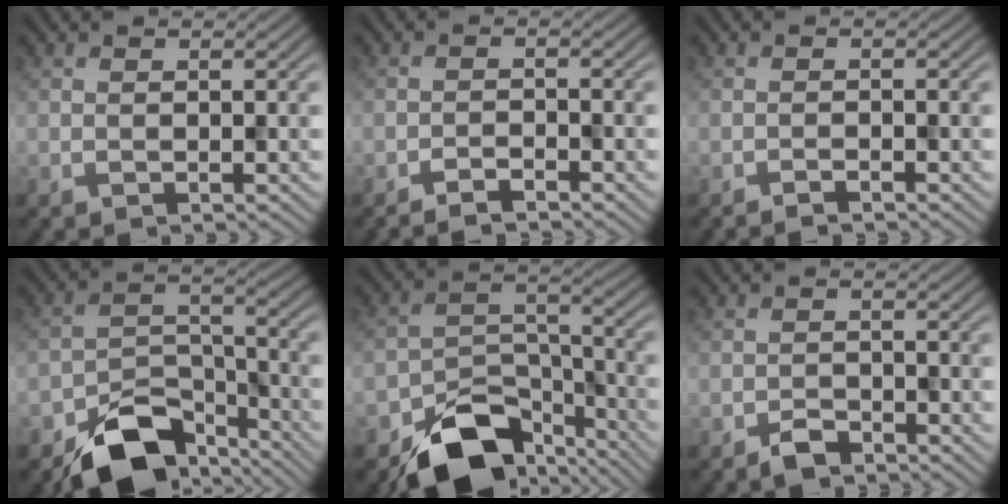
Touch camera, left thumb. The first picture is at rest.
{"total": 2.2, "force": [-1.9, 0.3, 0.9], "torque": [-0.018, 0.003, -0.037]}
{"total": 1.1, "force": [-1.0, 0.0, 0.5], "torque": [-0.008, 0.002, -0.019]}
{"total": 10.8, "force": [-7.8, 5.3, 5.2], "torque": [-0.083, -0.016, -0.137]}
{"total": 12.1, "force": [-8.6, 6.1, 5.9], "torque": [-0.091, -0.018, -0.146]}
{"total": 2.1, "force": [-1.7, 0.9, 0.8], "torque": [-0.011, 0.002, -0.035]}